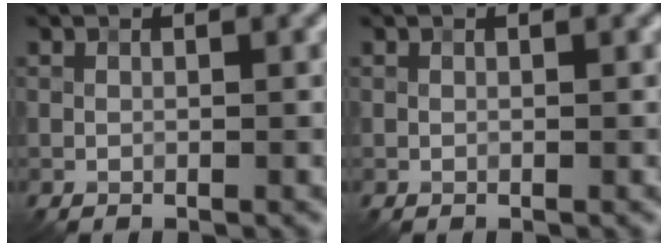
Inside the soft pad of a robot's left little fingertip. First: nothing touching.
{"total": 0.0}